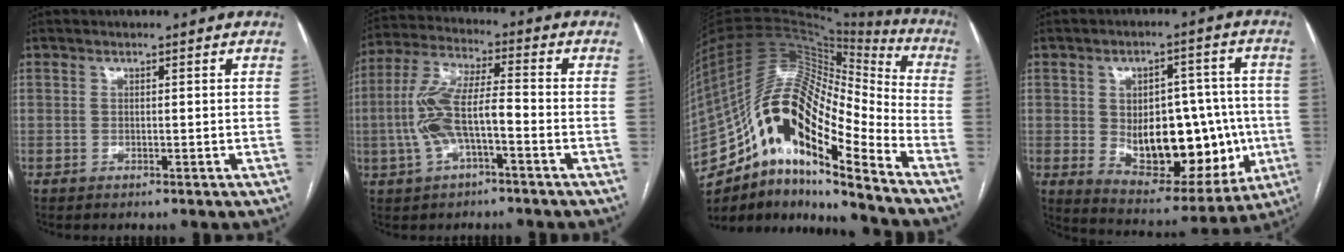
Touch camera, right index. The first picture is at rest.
{"total": 10.2, "force": [-2.4, 3.0, 9.5], "torque": [-0.208, 0.019, -0.043]}
{"total": 23.7, "force": [-13.1, 6.2, 18.8], "torque": [-0.347, 0.031, -0.226]}
{"total": 18.4, "force": [-1.9, 9.7, 15.5], "torque": [-0.220, 0.016, 0.001]}